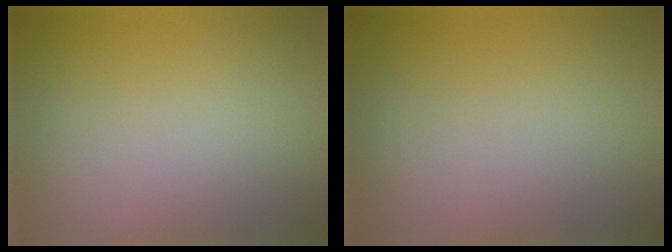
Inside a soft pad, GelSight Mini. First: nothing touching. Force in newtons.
{"total": 0.0}